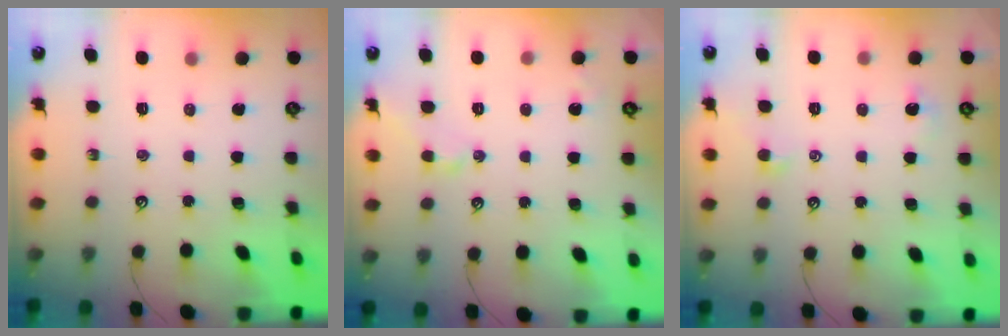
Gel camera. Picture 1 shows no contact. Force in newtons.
{"total": 1.2, "press": 0.9, "slide": 0.7}
{"total": 1.5, "press": 1.4, "slide": 0.5}